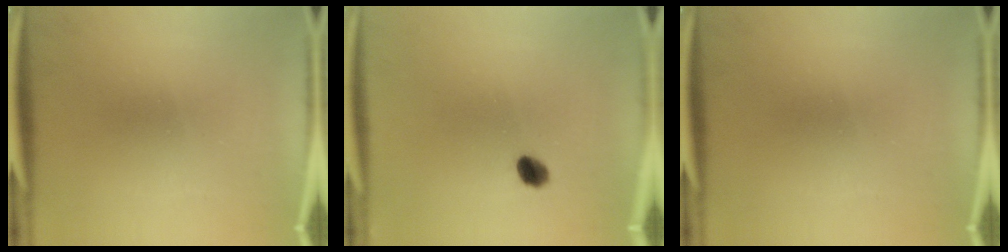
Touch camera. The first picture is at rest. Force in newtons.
{"total": 2.8}
{"total": 0.0}